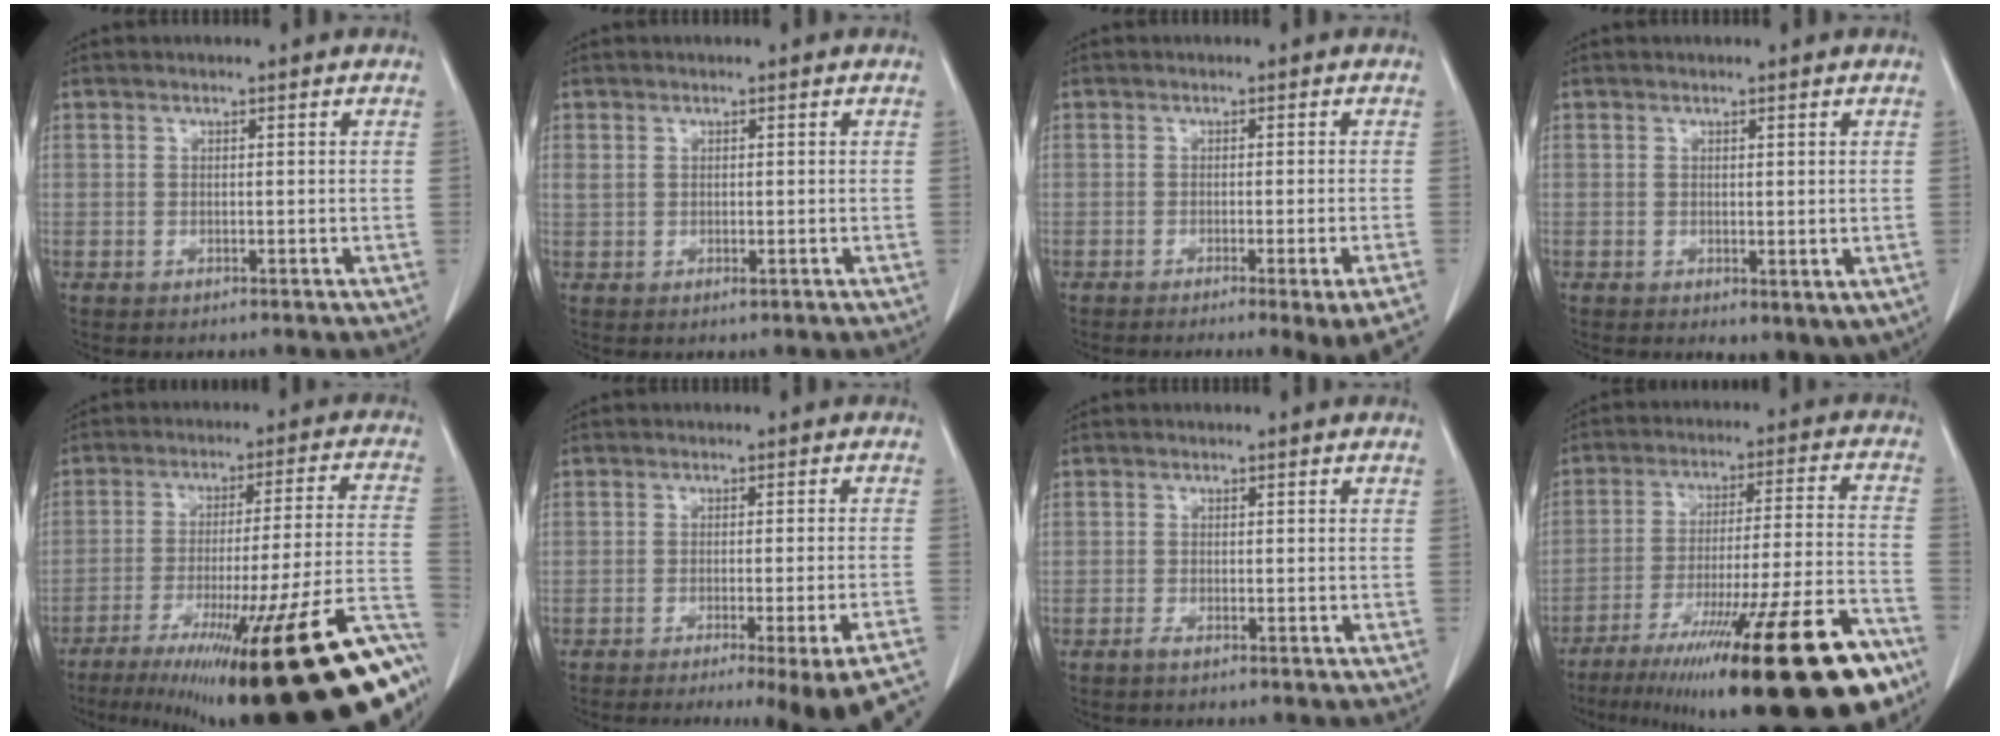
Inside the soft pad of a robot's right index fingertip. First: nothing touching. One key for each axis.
{"total": 1.4, "fx": 0.1, "fy": 0.8, "fz": 1.2, "tx": -0.029, "ty": 0.000, "tz": 0.009}
{"total": 6.2, "fx": -4.3, "fy": -1.2, "fz": 4.3, "tx": -0.040, "ty": -0.011, "tz": -0.061}
{"total": 4.4, "fx": -0.5, "fy": 2.2, "fz": 3.8, "tx": -0.043, "ty": -0.013, "tz": 0.004}
{"total": 33.6, "fx": -20.2, "fy": 2.6, "fz": 26.7, "tx": -0.271, "ty": -0.035, "tz": -0.296}
{"total": 14.7, "fx": -12.4, "fy": -1.3, "fz": 7.8, "tx": -0.045, "ty": -0.028, "tz": -0.156}
{"total": 0.8, "fx": -0.6, "fy": 0.0, "fz": 0.6, "tx": -0.011, "ty": -0.001, "tz": -0.012}
{"total": 27.0, "fx": -17.6, "fy": 1.7, "fz": 20.4, "tx": -0.249, "ty": -0.020, "tz": -0.280}